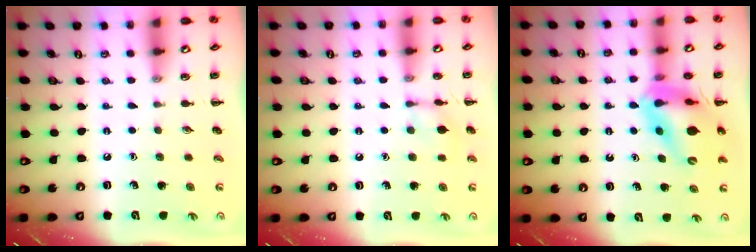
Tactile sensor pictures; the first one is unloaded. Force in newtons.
{"total": 7.7, "press": 7.6, "slide": 1.3}
{"total": 14.3, "press": 13.6, "slide": 4.2}